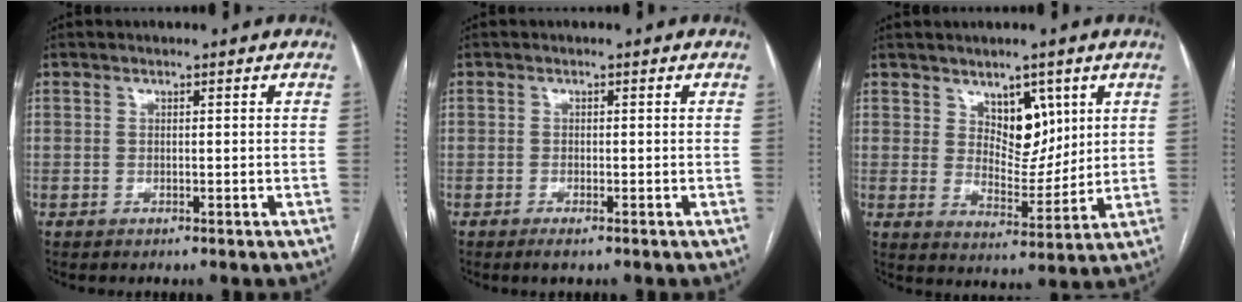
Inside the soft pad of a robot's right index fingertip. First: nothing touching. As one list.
[{"total": 1.4, "force": [-0.9, 0.2, 1.0], "torque": [-0.018, -0.002, -0.012]}, {"total": 7.1, "force": [3.5, 4.0, 4.7], "torque": [-0.070, -0.004, 0.066]}]